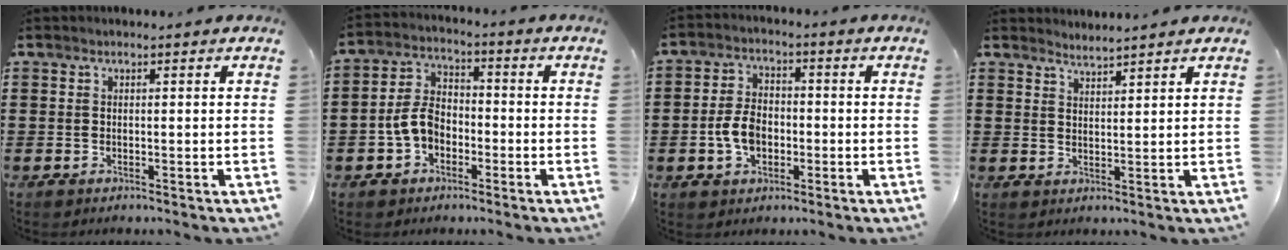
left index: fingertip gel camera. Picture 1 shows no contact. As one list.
[{"total": 5.8, "force": [-2.1, 4.0, 3.6], "torque": [-0.095, 0.007, -0.048]}, {"total": 5.9, "force": [-1.4, 3.8, 4.2], "torque": [-0.105, 0.002, -0.033]}, {"total": 2.3, "force": [2.3, -0.2, -0.3], "torque": [-0.003, -0.005, 0.044]}]